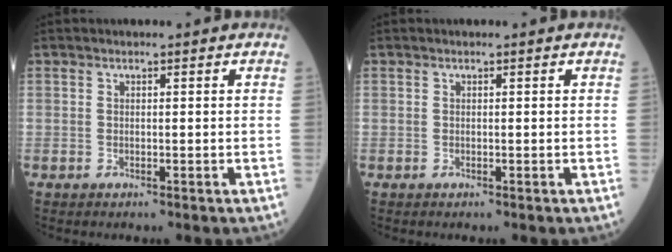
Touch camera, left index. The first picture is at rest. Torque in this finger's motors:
{"motor_torque": [-0.16, 0.17, 0.00, 0.00]}